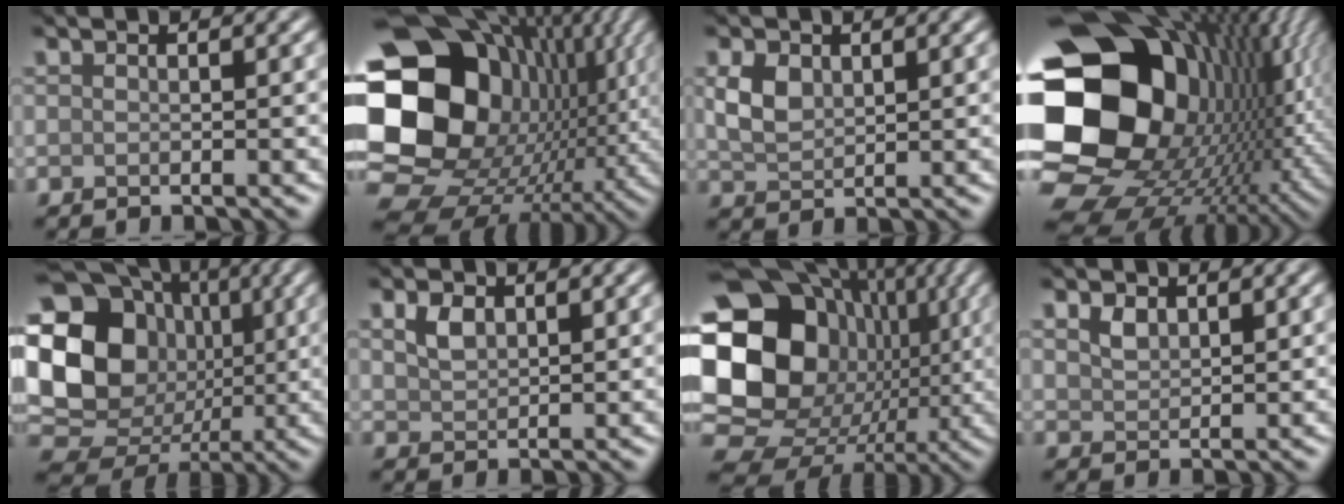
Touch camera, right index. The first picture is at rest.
{"total": 21.8, "force": [2.2, 17.3, 13.1], "torque": [-0.246, -0.014, 0.042]}
{"total": 2.8, "force": [0.8, 1.9, 1.9], "torque": [-0.045, 0.001, 0.020]}
{"total": 22.1, "force": [-0.9, 16.5, 14.7], "torque": [-0.324, -0.042, 0.008]}
{"total": 18.3, "force": [2.0, 15.5, 9.5], "torque": [-0.183, 0.013, 0.021]}
{"total": 2.0, "force": [0.9, 1.4, 1.2], "torque": [-0.030, 0.002, 0.021]}
{"total": 20.3, "force": [3.2, 16.8, 10.8], "torque": [-0.214, 0.017, 0.059]}
{"total": 1.6, "force": [0.9, 1.0, 0.8], "torque": [-0.019, 0.001, 0.022]}